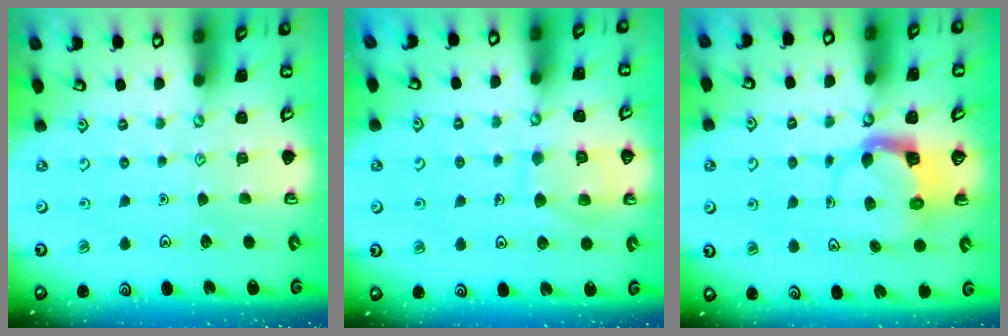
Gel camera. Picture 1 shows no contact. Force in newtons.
{"total": 9.4, "press": 9.4, "slide": 0.9}
{"total": 3.7, "press": 3.7, "slide": 0.6}